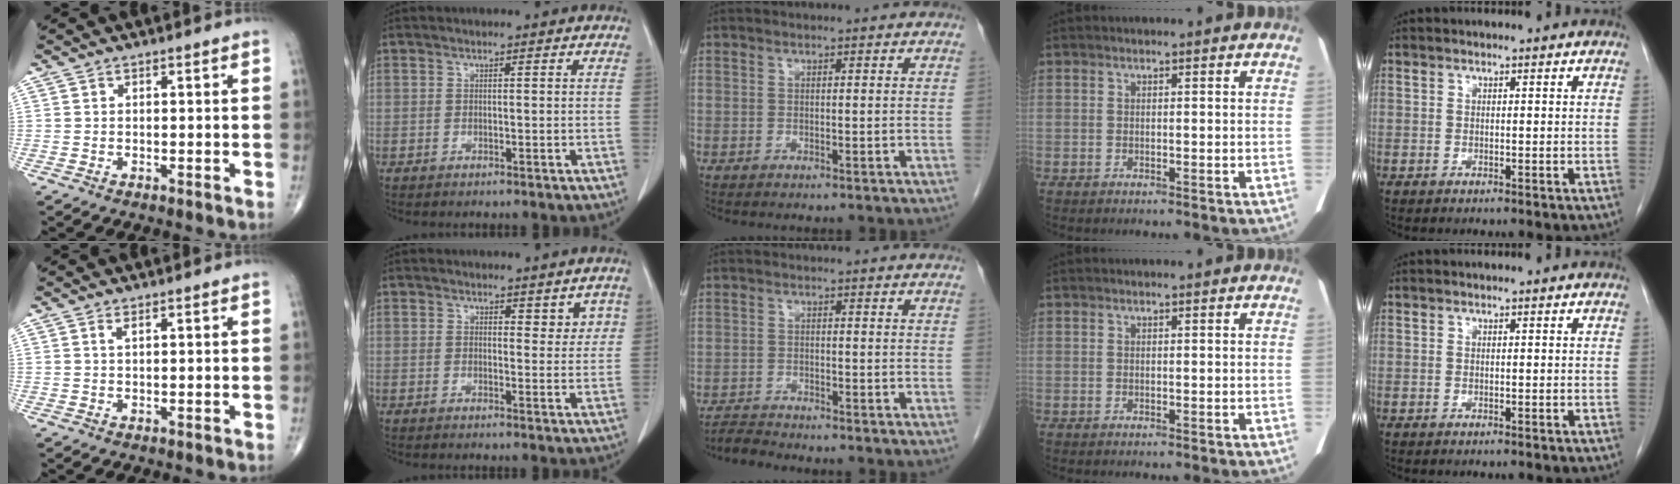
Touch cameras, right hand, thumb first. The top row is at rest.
{"thumb": {"total": 0.8, "force": [0.4, 0.2, 0.7], "torque": [-0.015, 0.003, 0.009]}, "index": {"total": 3.3, "force": [1.9, 1.6, 2.1], "torque": [-0.013, -0.003, 0.022]}, "middle": {"total": 2.2, "force": [-2.2, -0.4, -0.4], "torque": [0.007, -0.013, -0.040]}}